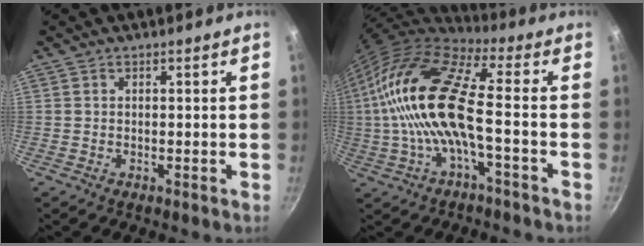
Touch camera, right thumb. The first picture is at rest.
{"total": 18.5, "force": [-1.1, 6.5, 17.3], "torque": [-0.344, 0.032, -0.034]}